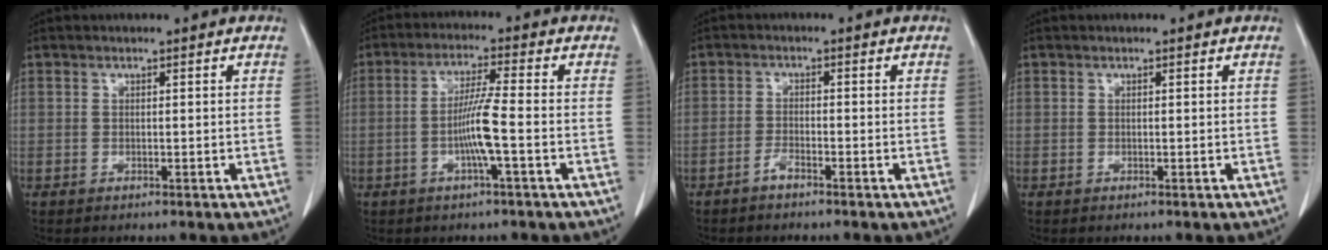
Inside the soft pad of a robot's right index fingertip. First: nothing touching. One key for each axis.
{"total": 6.1, "fx": -1.6, "fy": -0.6, "fz": 5.9, "tx": -0.120, "ty": 0.001, "tz": -0.031}
{"total": 1.6, "fx": -1.4, "fy": 0.2, "fz": 0.8, "tx": -0.018, "ty": 0.000, "tz": -0.029}
{"total": 0.0}